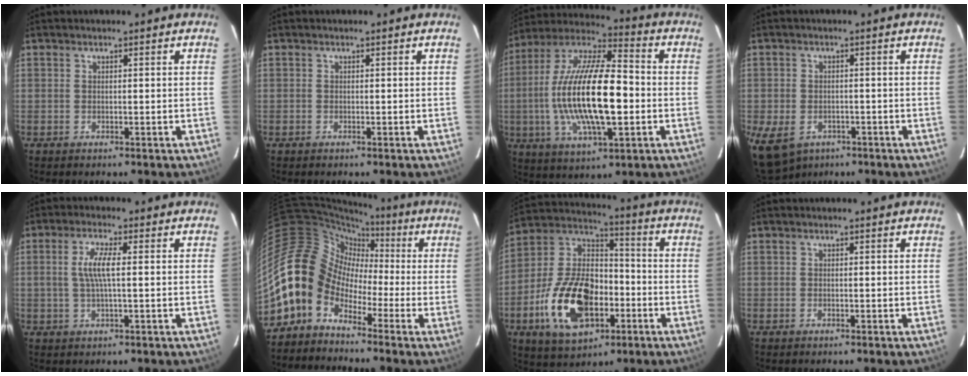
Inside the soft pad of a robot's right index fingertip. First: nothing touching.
{"total": 0.0}
{"total": 22.1, "force": [-2.4, 7.4, 20.7], "torque": [-0.400, -0.007, -0.046]}
{"total": 8.0, "force": [-4.4, 5.6, 3.8], "torque": [-0.091, -0.018, -0.063]}
{"total": 5.4, "force": [0.4, 1.0, 5.3], "torque": [-0.101, 0.003, 0.010]}
{"total": 14.0, "force": [-6.1, 11.1, 6.0], "torque": [-0.120, 0.029, -0.141]}
{"total": 20.5, "force": [-7.2, 11.9, 15.0], "torque": [-0.318, 0.008, -0.116]}
{"total": 0.0}